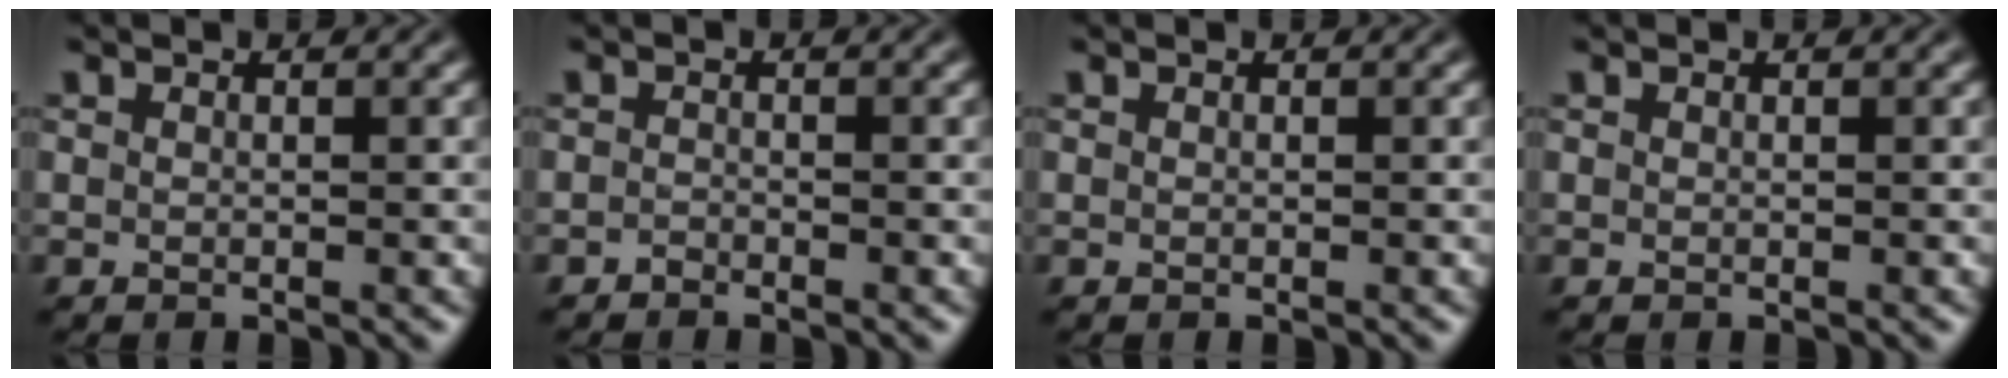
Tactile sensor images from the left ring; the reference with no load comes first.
{"total": 0.8, "force": [-0.7, 0.2, 0.0], "torque": [-0.001, 0.001, -0.016]}
{"total": 0.0}
{"total": 0.0}